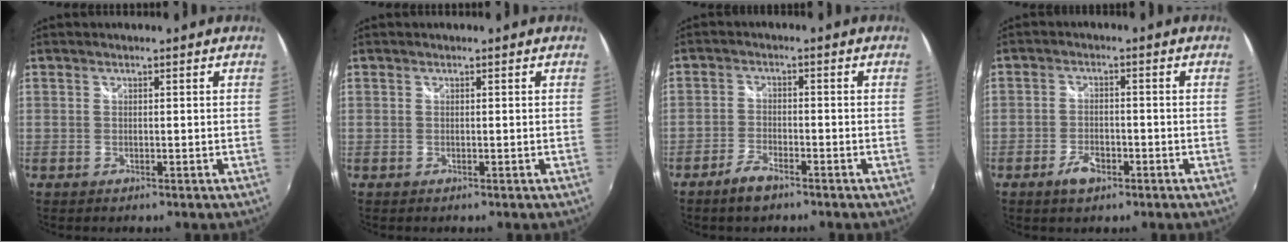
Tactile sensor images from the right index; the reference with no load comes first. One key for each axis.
{"total": 0.0}
{"total": 4.3, "fx": -3.3, "fy": 1.6, "fz": 2.3, "tx": -0.063, "ty": -0.002, "tz": -0.065}
{"total": 4.5, "fx": -2.6, "fy": 2.3, "fz": 2.8, "tx": -0.064, "ty": -0.001, "tz": -0.045}